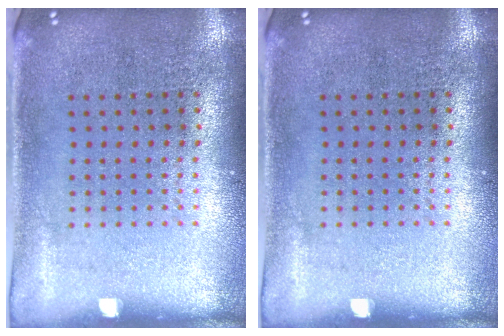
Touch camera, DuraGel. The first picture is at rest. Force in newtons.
{"total": 0.0}